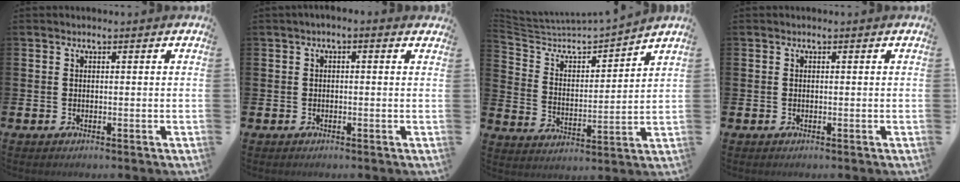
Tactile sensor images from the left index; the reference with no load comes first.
{"total": 0.7, "force": [-0.3, 0.2, 0.6], "torque": [-0.007, 0.000, -0.007]}
{"total": 5.5, "force": [5.2, 1.1, 1.2], "torque": [-0.054, -0.050, 0.082]}
{"total": 0.0}